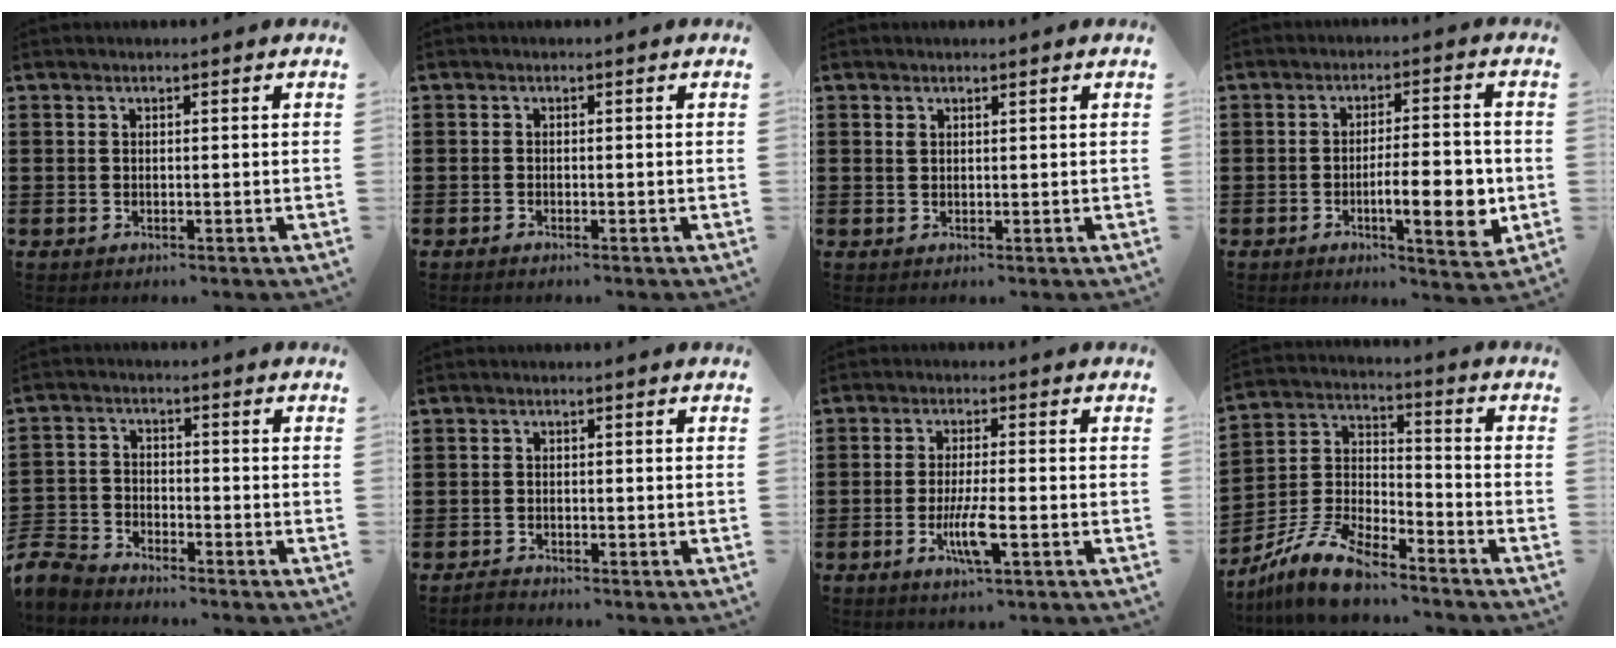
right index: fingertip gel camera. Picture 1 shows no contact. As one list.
[{"total": 0.6, "force": [-0.6, 0.1, 0.1], "torque": [-0.003, -0.001, -0.013]}, {"total": 0.9, "force": [0.6, 0.5, 0.4], "torque": [-0.011, 0.002, 0.011]}, {"total": 9.3, "force": [-2.0, 2.3, 8.8], "torque": [-0.117, -0.007, -0.035]}, {"total": 5.1, "force": [-4.9, 1.1, 0.5], "torque": [-0.045, -0.005, -0.109]}, {"total": 1.1, "force": [-1.1, 0.3, 0.0], "torque": [-0.004, 0.002, -0.024]}, {"total": 5.7, "force": [-2.1, 0.9, 5.2], "torque": [-0.106, -0.012, -0.041]}, {"total": 9.5, "force": [-8.2, 2.4, 4.2], "torque": [-0.107, 0.008, -0.167]}]